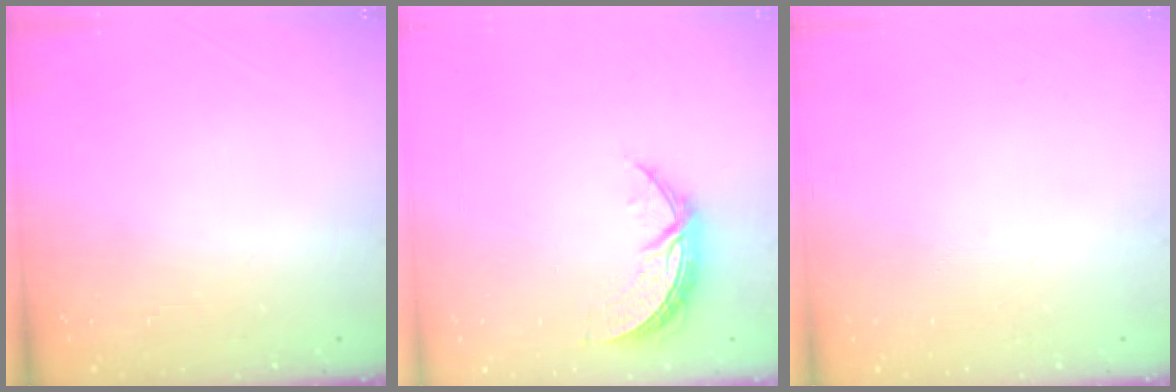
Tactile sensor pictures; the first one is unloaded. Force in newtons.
{"total": 7.6, "press": 7.6, "slide": 0.1}
{"total": 0.0}